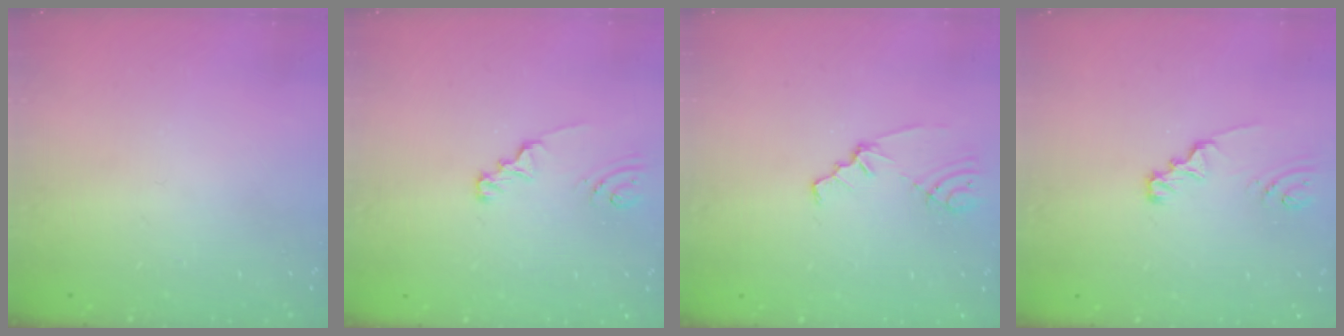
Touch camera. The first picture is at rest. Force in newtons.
{"total": 1.9, "press": 1.9, "slide": 0.3}
{"total": 1.8, "press": 1.7, "slide": 0.3}
{"total": 2.1, "press": 2.1, "slide": 0.2}